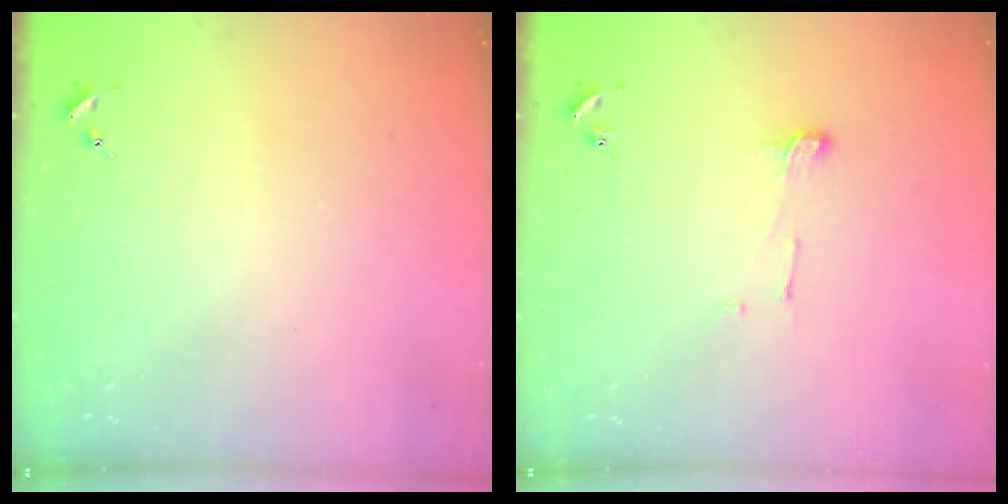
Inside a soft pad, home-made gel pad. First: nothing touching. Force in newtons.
{"total": 4.3, "press": 4.3, "slide": 0.4}